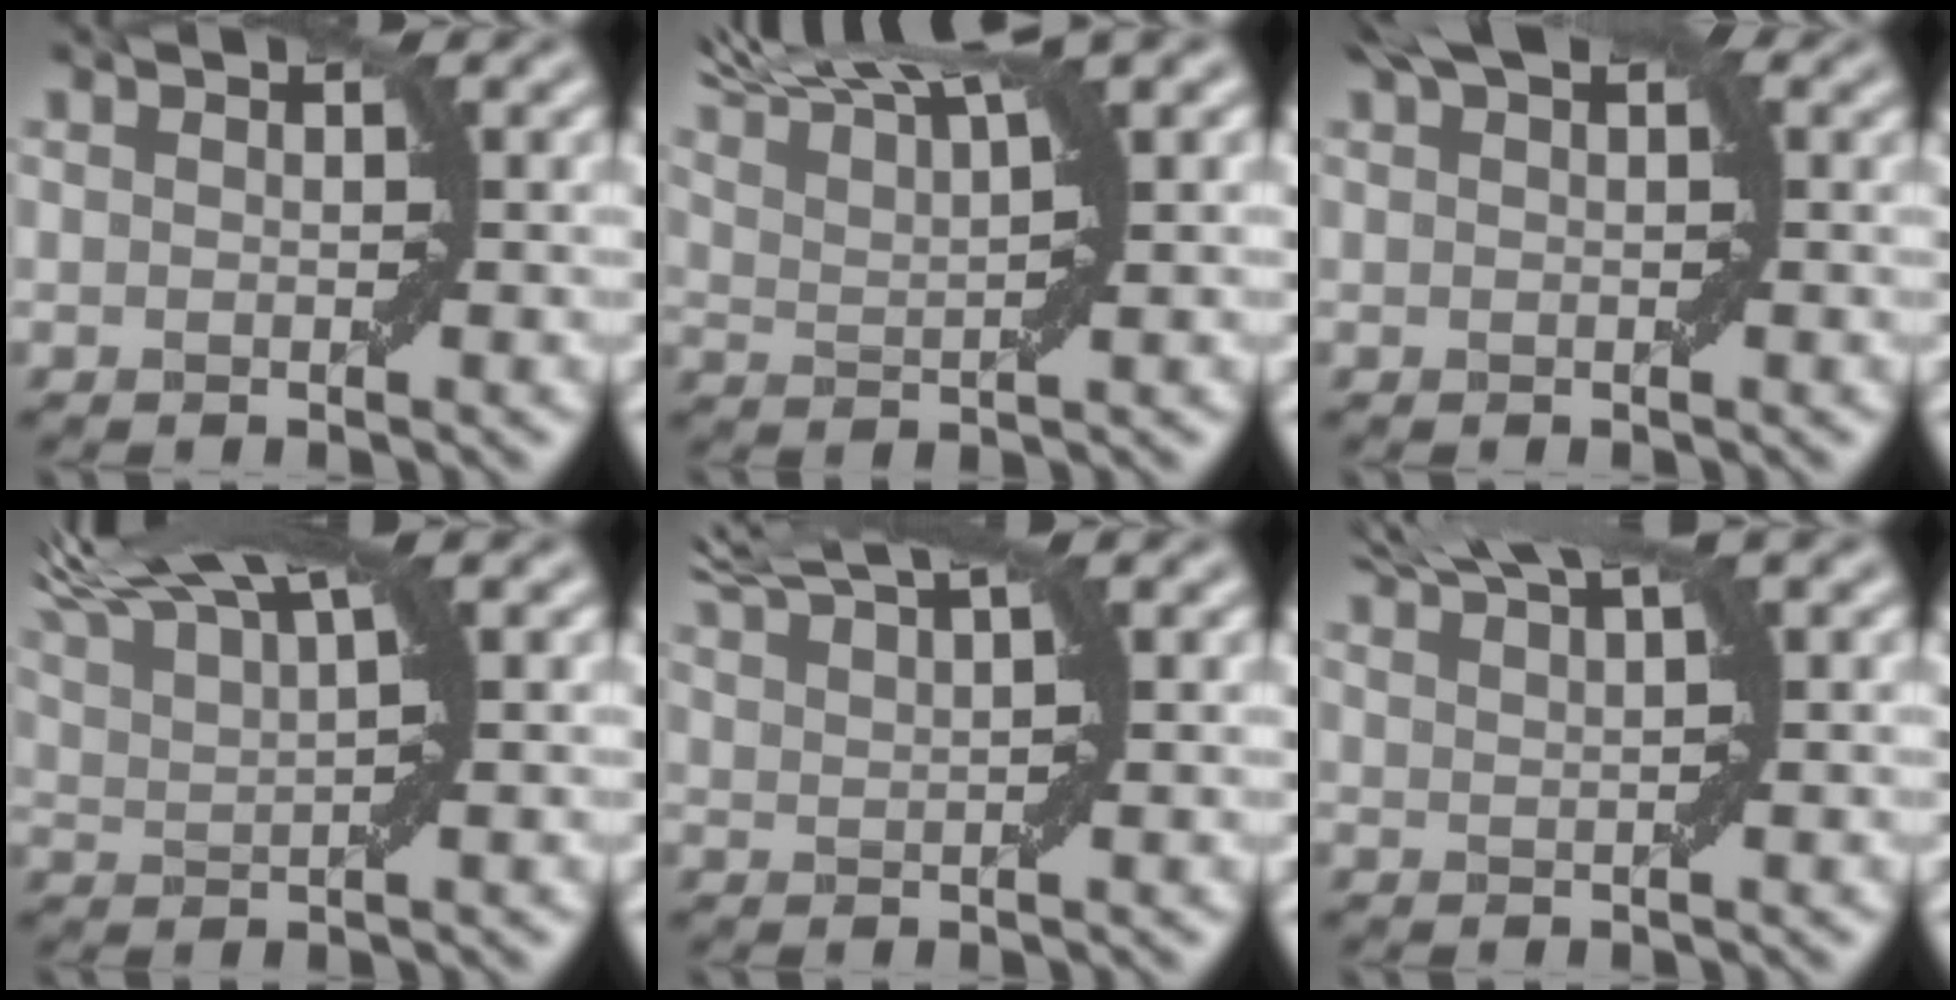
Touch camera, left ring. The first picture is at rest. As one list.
[{"total": 9.1, "force": [7.3, 1.7, 5.1], "torque": [-0.088, 0.024, 0.104]}, {"total": 2.2, "force": [1.4, 0.6, 1.7], "torque": [-0.020, 0.005, 0.021]}, {"total": 9.9, "force": [7.2, 2.7, 6.3], "torque": [-0.114, 0.033, 0.093]}, {"total": 5.4, "force": [4.5, 1.0, 2.9], "torque": [-0.050, 0.021, 0.057]}, {"total": 5.5, "force": [4.4, 0.8, 3.2], "torque": [-0.046, 0.021, 0.058]}]